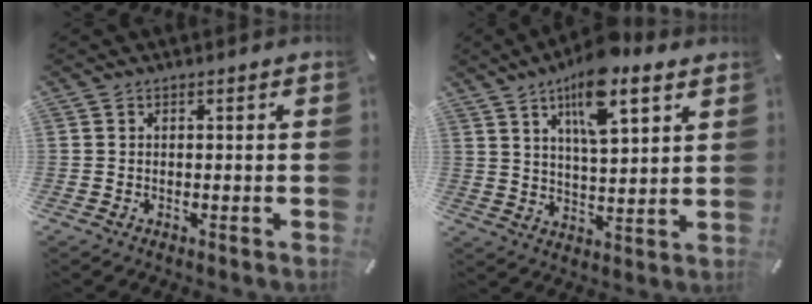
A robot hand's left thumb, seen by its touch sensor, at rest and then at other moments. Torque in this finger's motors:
{"motor_torque": [2.99, 2.02, 1.69, -1.08, 0.55]}